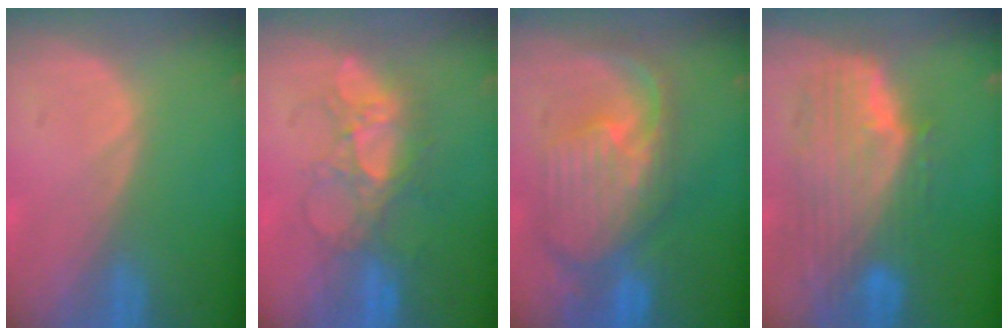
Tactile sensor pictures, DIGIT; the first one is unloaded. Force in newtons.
{"total": 6.4, "press": 6.2, "slide": 1.5}
{"total": 10.6, "press": 9.5, "slide": 4.8}
{"total": 9.8, "press": 8.6, "slide": 4.8}